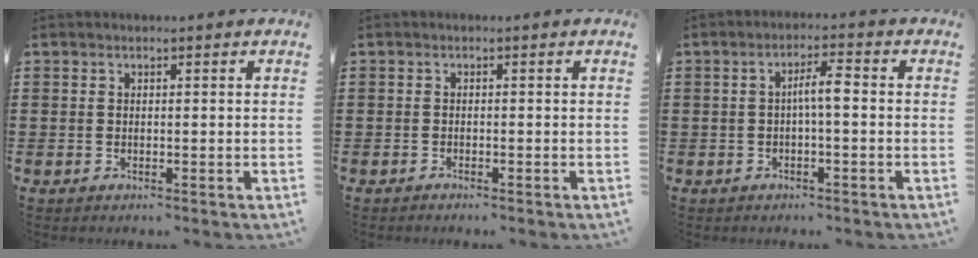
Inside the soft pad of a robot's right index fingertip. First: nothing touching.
{"total": 0.6, "force": [-0.6, 0.0, 0.1], "torque": [-0.003, -0.001, -0.012]}
{"total": 3.6, "force": [-0.4, 0.6, 3.5], "torque": [-0.067, 0.007, -0.010]}